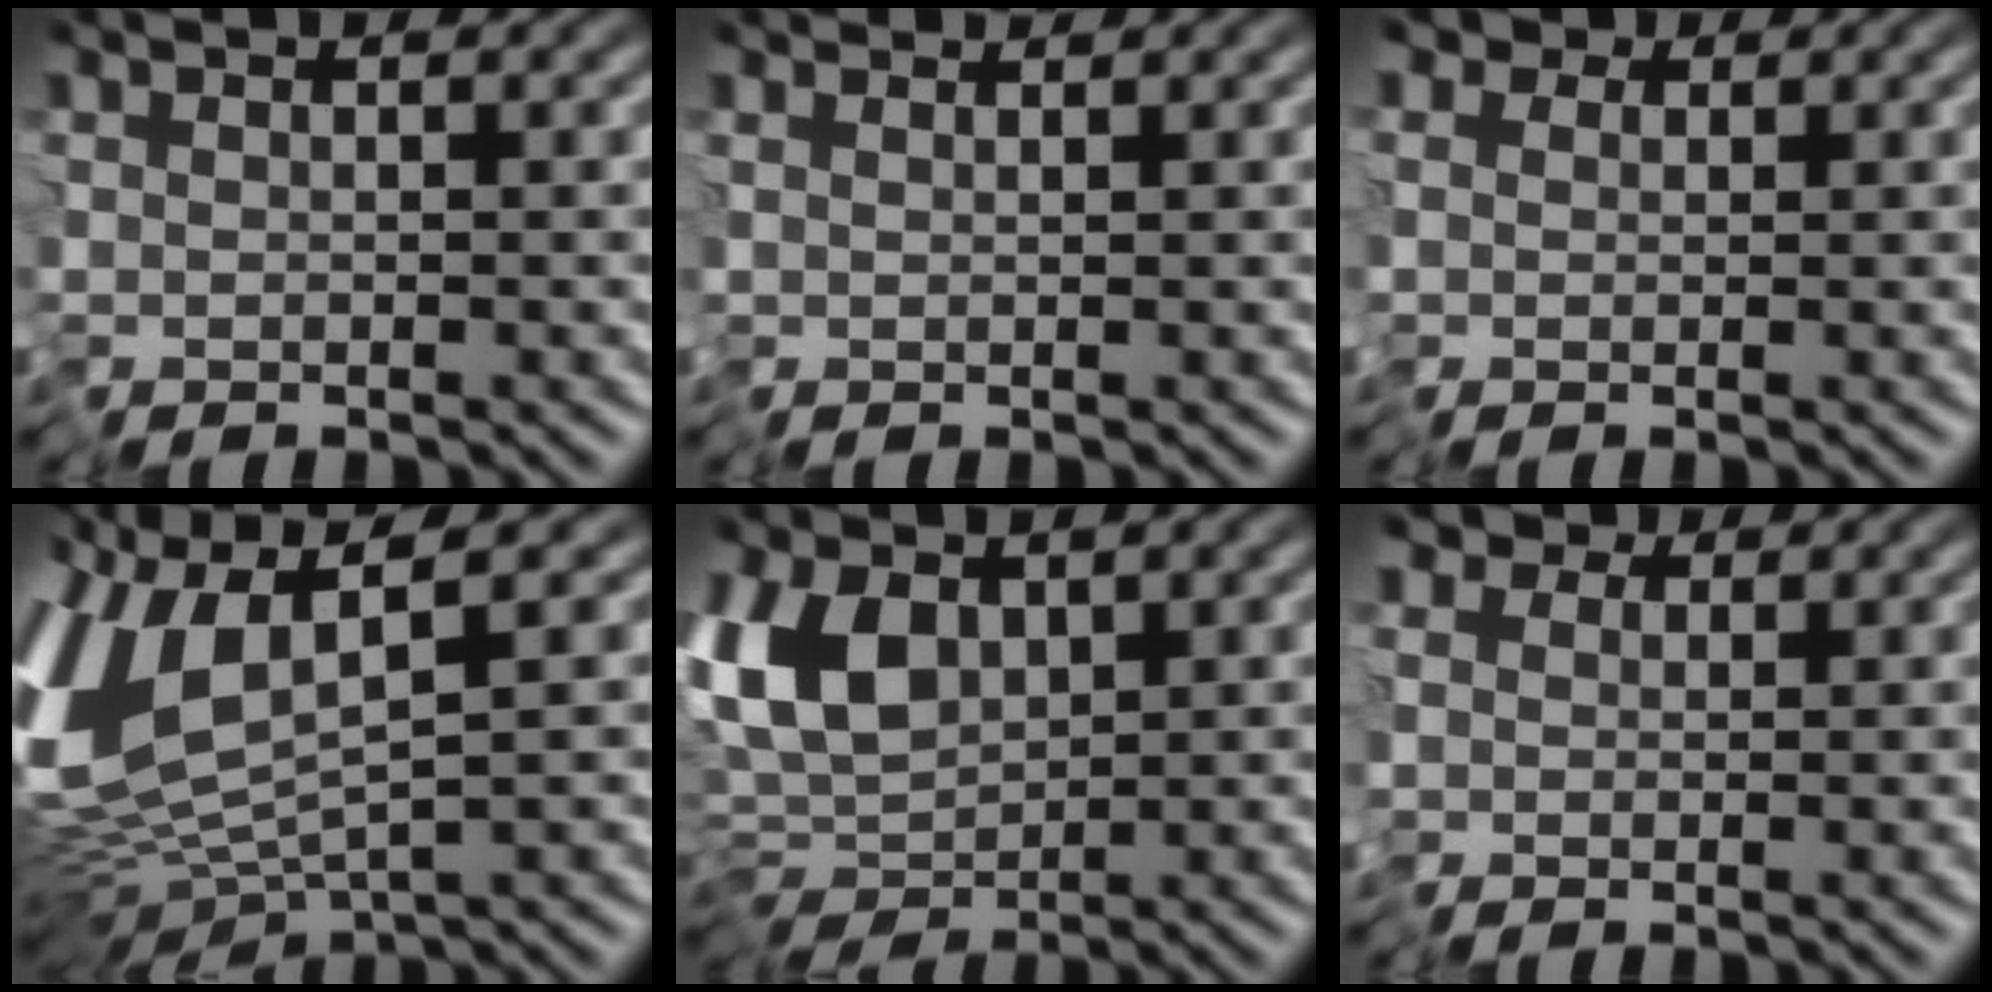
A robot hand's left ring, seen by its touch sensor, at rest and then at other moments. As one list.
[{"total": 1.9, "force": [1.8, 0.3, 0.6], "torque": [-0.021, 0.008, 0.024]}, {"total": 2.5, "force": [0.7, 2.3, 0.7], "torque": [-0.024, 0.002, 0.003]}, {"total": 11.9, "force": [1.9, 5.6, 10.3], "torque": [-0.250, -0.001, 0.043]}, {"total": 5.9, "force": [-0.3, 3.8, 4.5], "torque": [-0.086, -0.001, -0.019]}, {"total": 3.2, "force": [1.0, 2.8, 1.1], "torque": [-0.035, 0.003, 0.010]}]